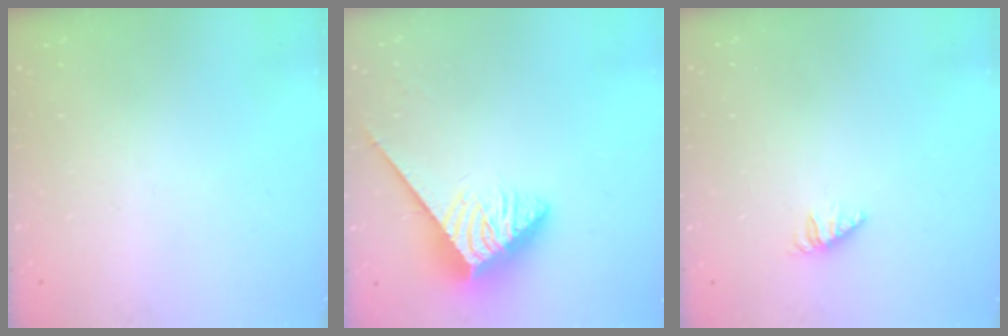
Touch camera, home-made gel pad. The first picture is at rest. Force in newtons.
{"total": 3.8, "press": 3.8, "slide": 0.4}
{"total": 1.3, "press": 1.3, "slide": 0.3}